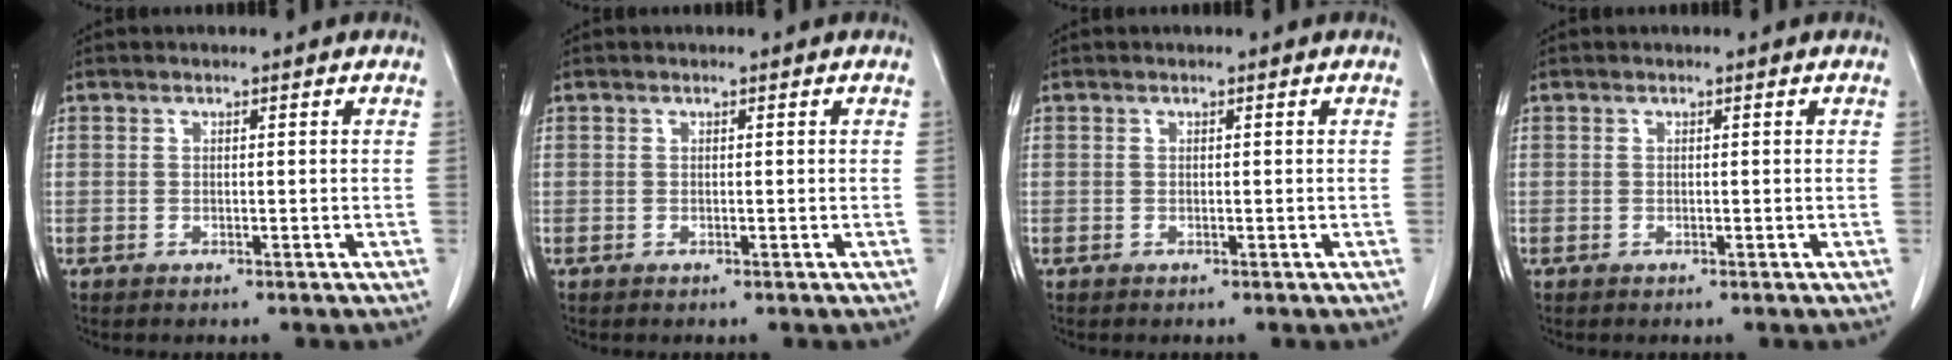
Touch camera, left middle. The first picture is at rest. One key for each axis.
{"total": 0.0}
{"total": 0.0}
{"total": 0.0}